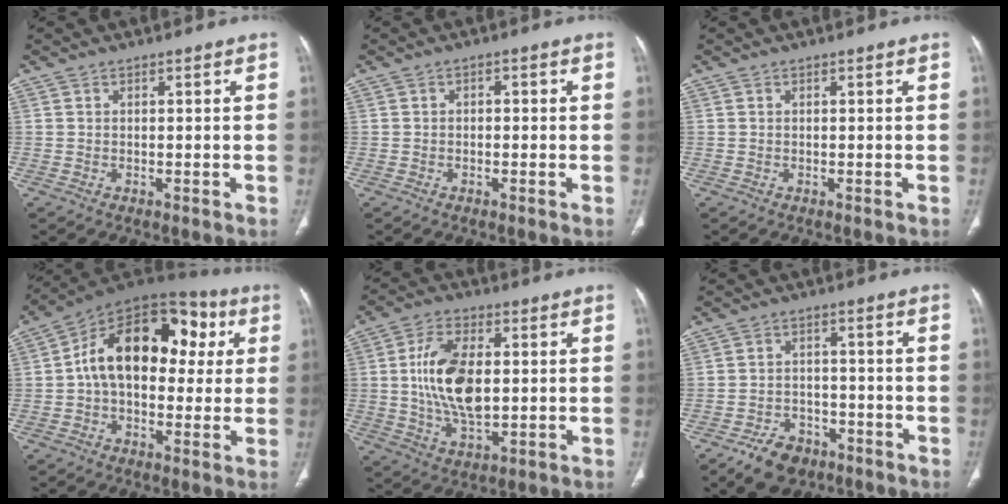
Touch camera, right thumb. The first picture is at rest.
{"total": 1.1, "force": [-0.2, 0.8, 0.7], "torque": [-0.002, 0.004, -0.009]}
{"total": 0.0}
{"total": 21.0, "force": [3.4, 13.2, 16.0], "torque": [-0.214, 0.038, 0.040]}
{"total": 14.1, "force": [1.4, 8.0, 11.6], "torque": [-0.204, -0.004, 0.029]}
{"total": 8.1, "force": [-5.2, 5.2, 3.4], "torque": [-0.040, 0.031, -0.081]}